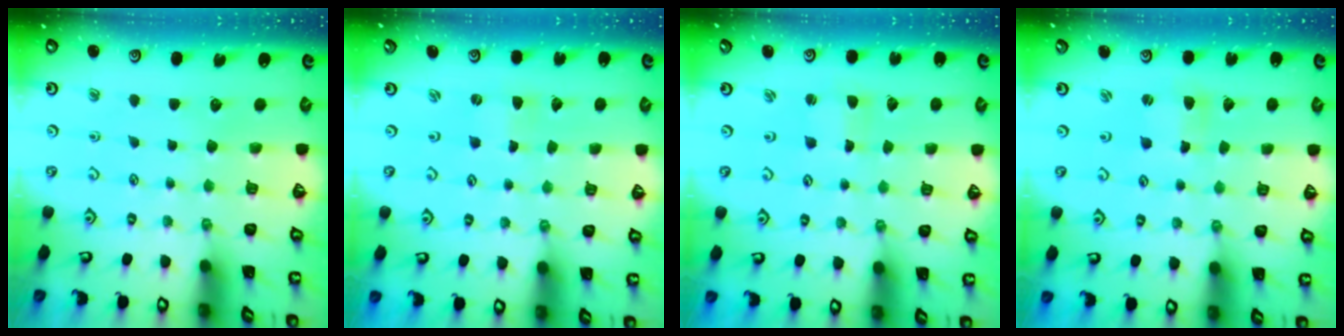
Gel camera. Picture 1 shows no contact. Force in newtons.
{"total": 0.0}
{"total": 1.0, "press": 1.0, "slide": 0.0}
{"total": 2.1, "press": 2.1, "slide": 0.3}